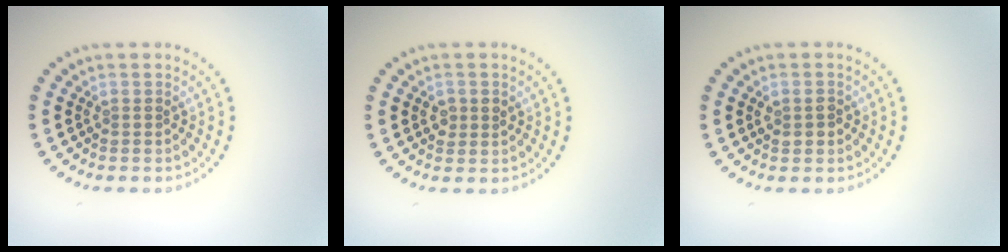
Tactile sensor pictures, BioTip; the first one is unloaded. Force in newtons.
{"total": 1.5, "press": 1.5, "slide": 0.2}
{"total": 1.4, "press": 1.4, "slide": 0.1}